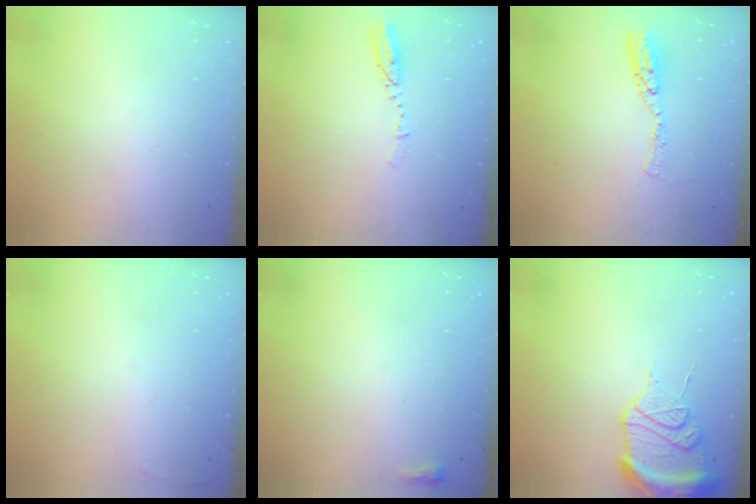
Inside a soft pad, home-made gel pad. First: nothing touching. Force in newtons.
{"total": 3.6, "press": 3.5, "slide": 0.4}
{"total": 8.2, "press": 8.1, "slide": 0.7}
{"total": 2.5, "press": 2.4, "slide": 0.9}
{"total": 2.6, "press": 2.5, "slide": 0.6}
{"total": 15.7, "press": 14.5, "slide": 6.0}